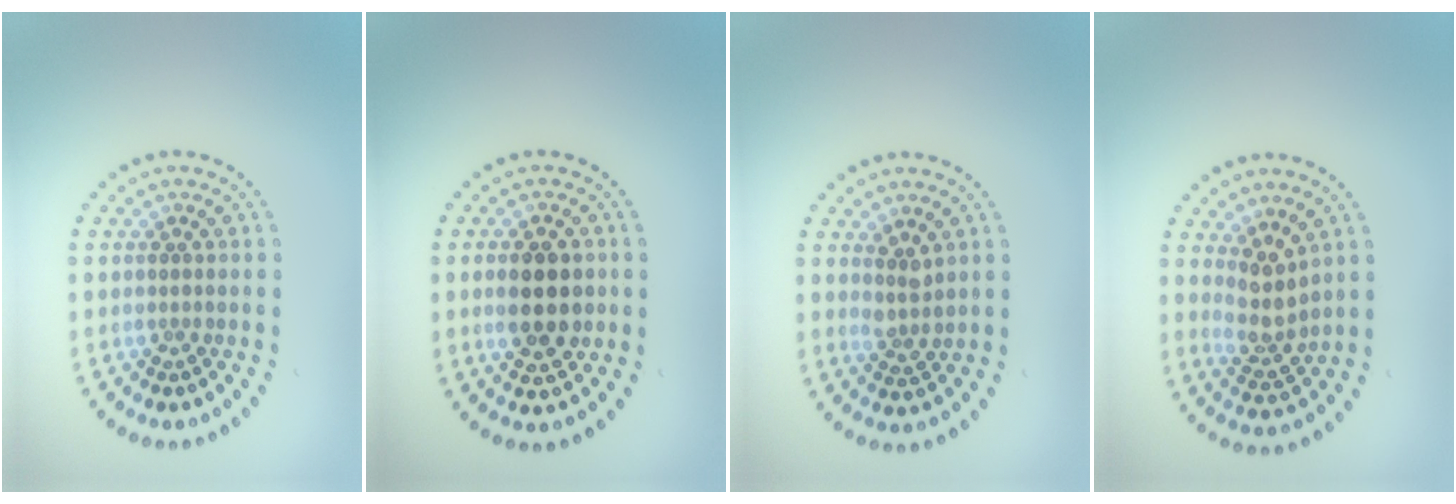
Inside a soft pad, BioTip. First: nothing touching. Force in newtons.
{"total": 4.7, "press": 4.6, "slide": 0.3}
{"total": 1.7, "press": 1.3, "slide": 1.1}
{"total": 2.9, "press": 2.4, "slide": 1.7}